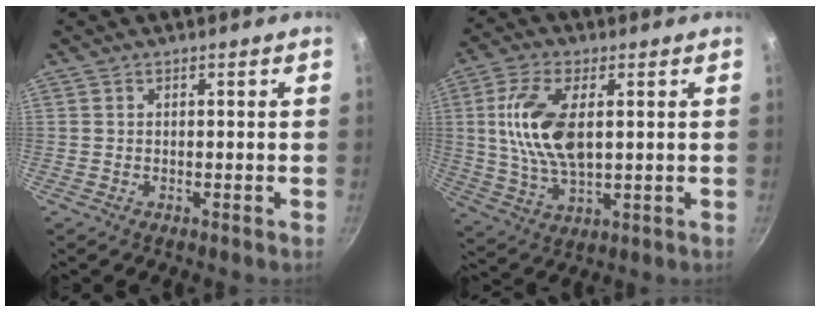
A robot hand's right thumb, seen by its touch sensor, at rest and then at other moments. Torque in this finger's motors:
{"motor_torque": [0.19, 0.19, 1.41, 0.29, 0.49]}